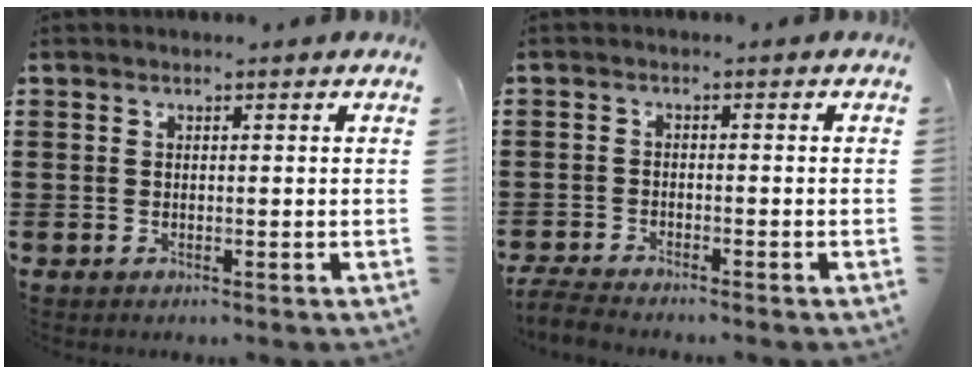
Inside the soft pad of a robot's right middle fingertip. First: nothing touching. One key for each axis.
{"total": 2.9, "fx": -2.8, "fy": 0.1, "fz": 0.7, "tx": -0.025, "ty": -0.004, "tz": -0.063}